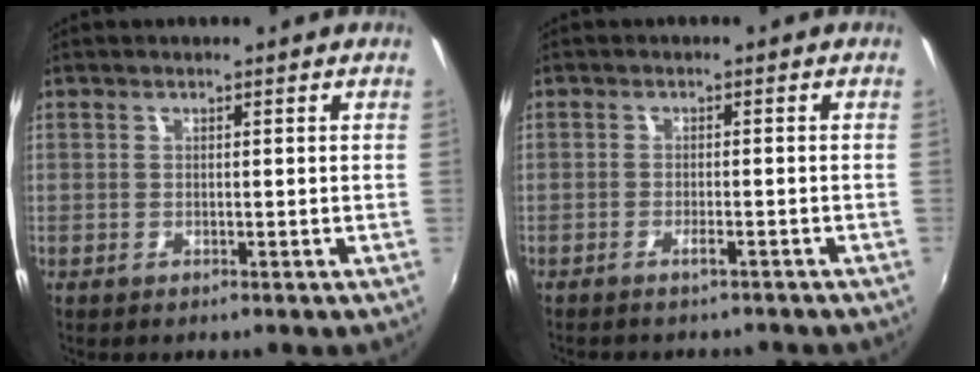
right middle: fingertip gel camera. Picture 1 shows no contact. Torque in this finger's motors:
{"motor_torque": [0.32, -0.44, 0.07, 0.05]}